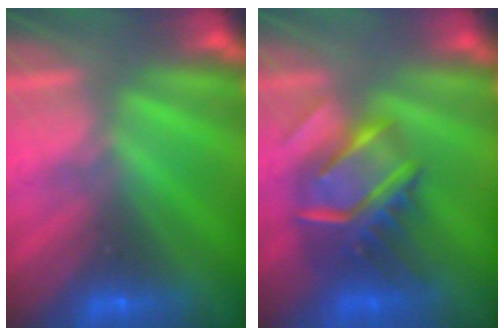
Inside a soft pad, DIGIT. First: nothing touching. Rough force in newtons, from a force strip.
{"total": 7.4}